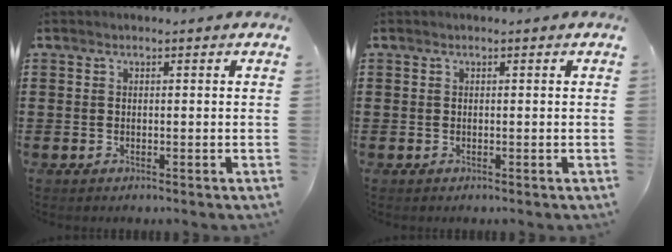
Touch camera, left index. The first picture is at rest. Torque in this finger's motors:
{"motor_torque": [0.00, 0.00, 0.01, 0.00]}